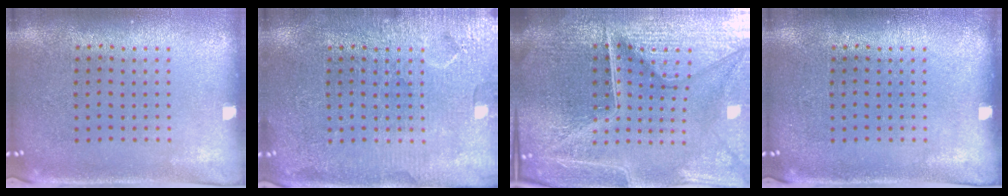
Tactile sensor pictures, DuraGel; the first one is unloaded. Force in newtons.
{"total": 5.5, "press": 5.4, "slide": 0.7}
{"total": 7.0, "press": 6.1, "slide": 3.5}
{"total": 0.0}